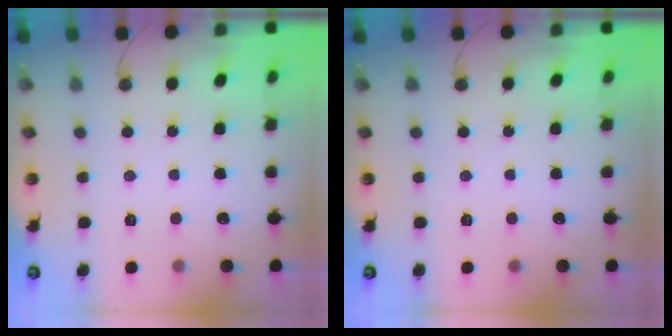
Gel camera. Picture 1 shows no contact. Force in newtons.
{"total": 0.0}